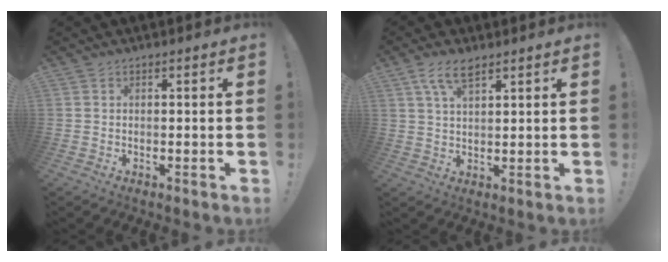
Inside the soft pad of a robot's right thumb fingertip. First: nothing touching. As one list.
[{"total": 6.5, "force": [3.9, 2.6, 4.6], "torque": [-0.085, -0.007, 0.071]}]